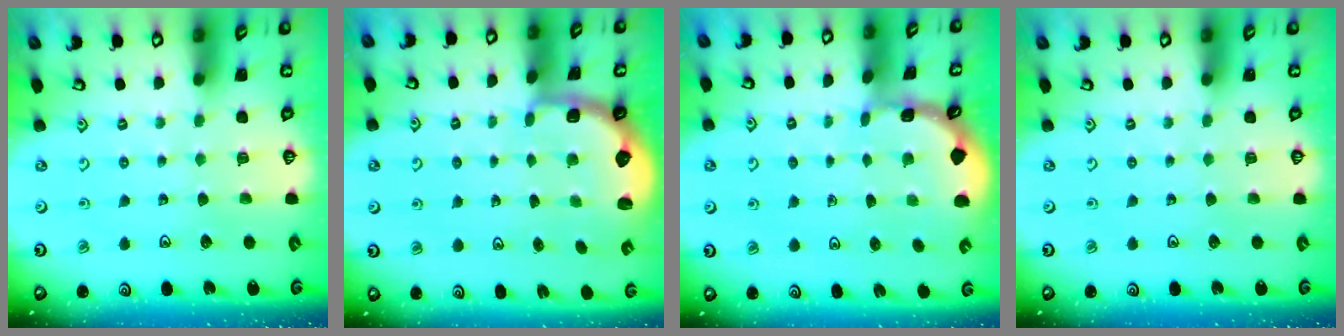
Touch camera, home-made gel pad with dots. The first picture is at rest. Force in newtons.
{"total": 2.3, "press": 1.7, "slide": 1.5}
{"total": 1.2, "press": 1.1, "slide": 0.2}
{"total": 0.0}